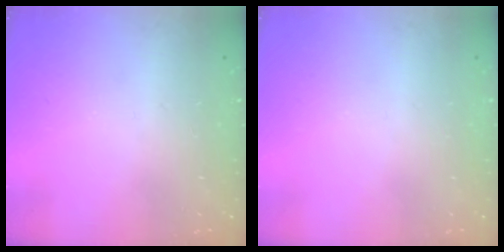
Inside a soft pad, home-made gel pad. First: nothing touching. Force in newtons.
{"total": 0.0}